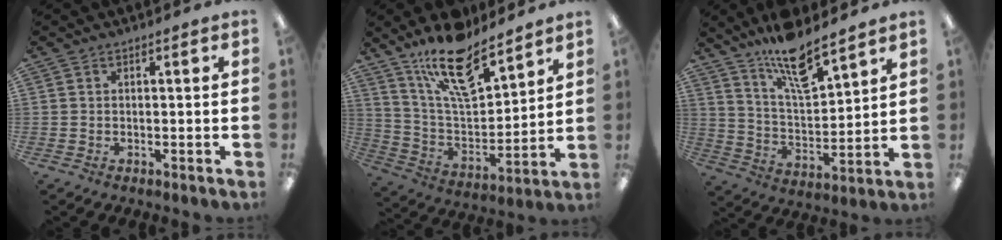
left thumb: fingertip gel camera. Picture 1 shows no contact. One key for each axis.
{"total": 17.9, "fx": 13.2, "fy": 6.5, "fz": 10.2, "tx": -0.183, "ty": -0.076, "tz": 0.230}
{"total": 14.1, "fx": 11.3, "fy": 3.9, "fz": 7.5, "tx": -0.129, "ty": -0.066, "tz": 0.194}